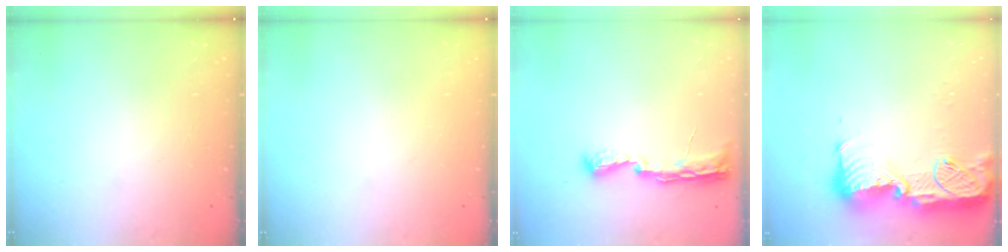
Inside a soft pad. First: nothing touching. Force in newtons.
{"total": 0.0}
{"total": 8.0, "press": 8.0, "slide": 0.8}
{"total": 19.4, "press": 19.0, "slide": 3.7}